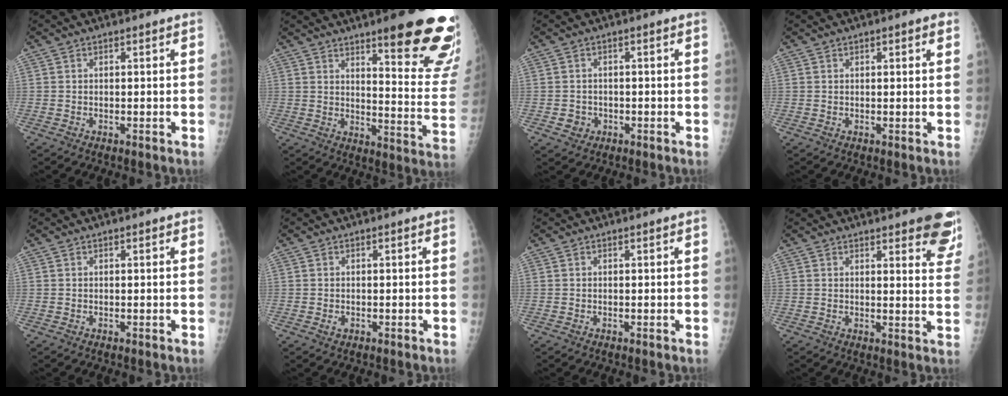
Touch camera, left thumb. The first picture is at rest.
{"total": 21.0, "force": [13.4, 3.8, 15.8], "torque": [-0.171, -0.083, 0.177]}
{"total": 2.4, "force": [-0.9, 2.2, 0.5], "torque": [0.003, 0.007, -0.009]}
{"total": 2.1, "force": [1.0, 0.7, 1.6], "torque": [-0.016, 0.000, 0.011]}
{"total": 0.0}
{"total": 0.8, "force": [-0.4, 0.6, 0.4], "torque": [-0.003, 0.001, -0.004]}
{"total": 0.0}
{"total": 10.8, "force": [7.6, 2.9, 7.0], "torque": [-0.049, -0.036, 0.077]}